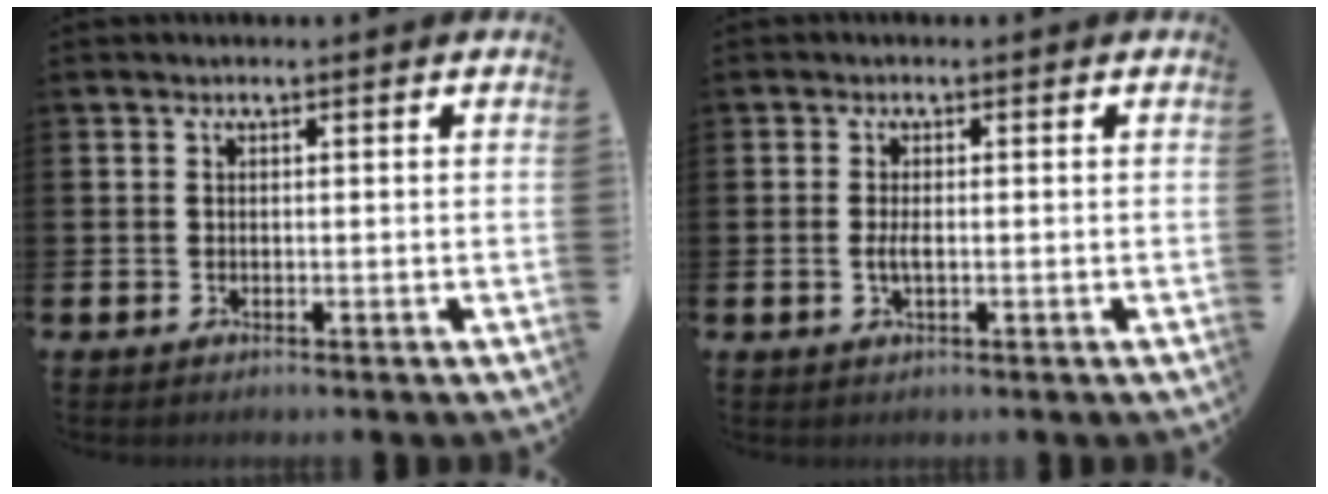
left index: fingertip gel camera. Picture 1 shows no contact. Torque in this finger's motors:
{"motor_torque": [0.41, -0.05, 0.10, 0.08]}